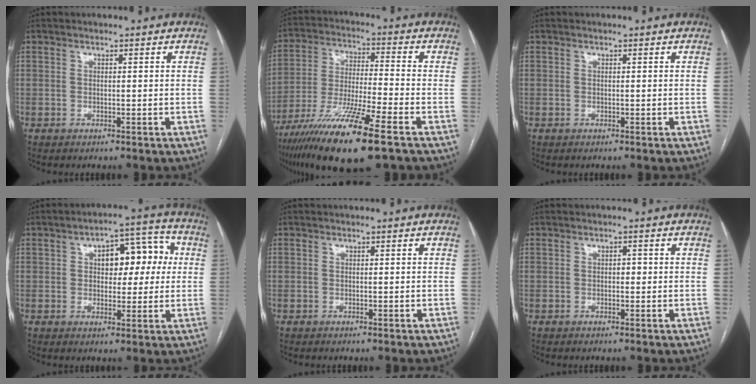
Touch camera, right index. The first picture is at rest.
{"total": 16.8, "force": [-10.1, 0.8, 13.4], "torque": [-0.259, -0.045, -0.182]}
{"total": 0.0}
{"total": 9.2, "force": [1.8, 4.7, 7.7], "torque": [-0.096, 0.040, 0.028]}
{"total": 0.0}
{"total": 0.9, "force": [0.0, 0.6, 0.7], "torque": [-0.006, 0.003, -0.002]}